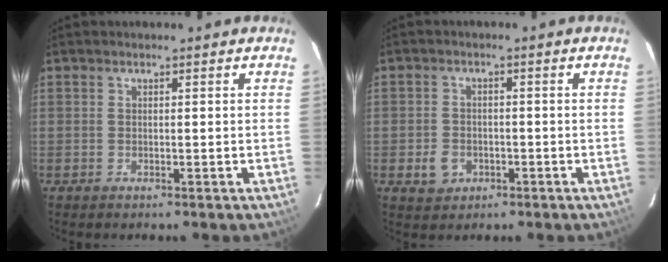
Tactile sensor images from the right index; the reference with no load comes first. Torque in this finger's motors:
{"motor_torque": [0.30, -0.24, 0.19, 0.02]}